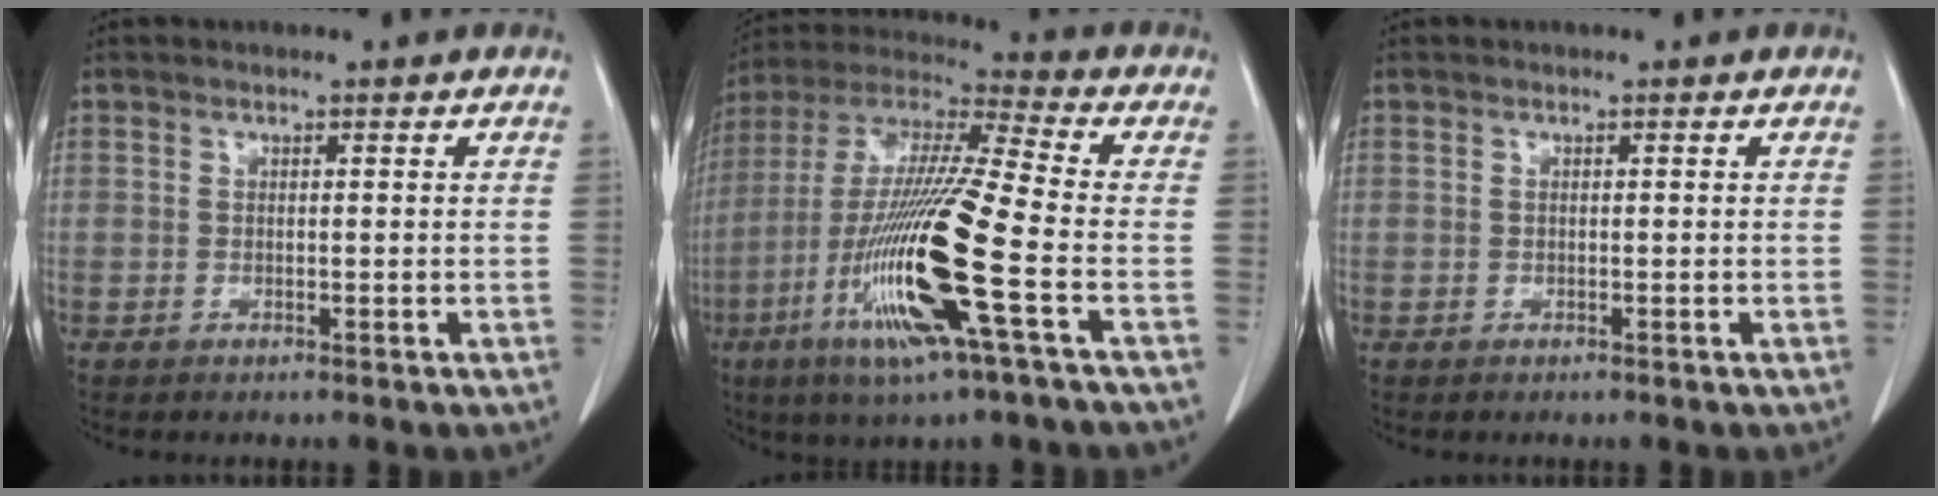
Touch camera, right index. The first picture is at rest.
{"total": 20.3, "force": [-6.7, 0.4, 19.1], "torque": [-0.413, -0.032, -0.137]}
{"total": 0.0}